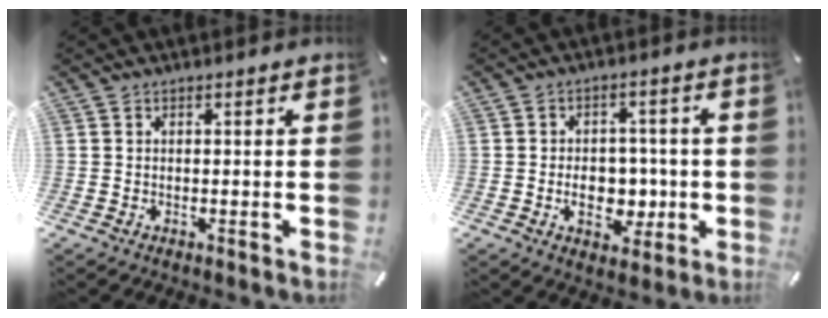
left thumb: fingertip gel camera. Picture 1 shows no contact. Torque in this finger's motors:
{"motor_torque": [0.16, 0.89, 0.74, 0.12, 0.12]}